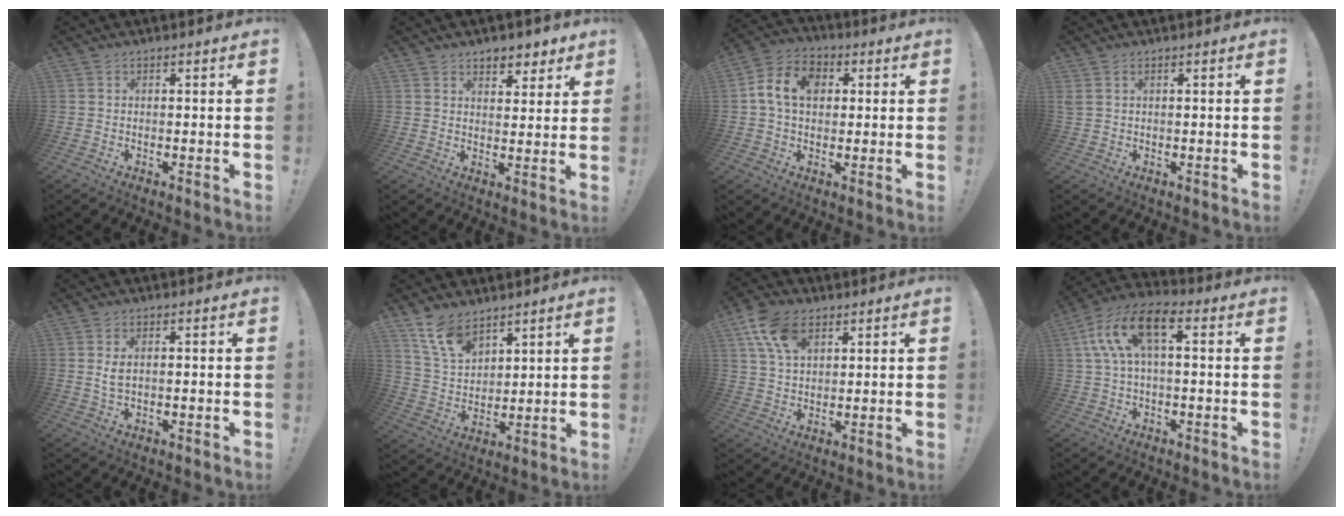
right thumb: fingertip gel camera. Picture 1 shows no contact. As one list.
[{"total": 5.4, "force": [4.2, 3.2, 1.3], "torque": [-0.001, -0.034, 0.075]}, {"total": 11.2, "force": [2.1, 8.2, 7.3], "torque": [-0.126, 0.017, 0.040]}, {"total": 1.6, "force": [0.8, 0.8, 1.1], "torque": [-0.028, 0.004, 0.015]}, {"total": 2.9, "force": [0.7, 1.5, 2.3], "torque": [-0.037, 0.002, 0.012]}, {"total": 11.1, "force": [8.3, 5.8, 4.6], "torque": [-0.104, -0.044, 0.165]}, {"total": 11.7, "force": [5.9, 7.3, 7.0], "torque": [-0.122, -0.008, 0.115]}, {"total": 13.1, "force": [3.3, 6.3, 11.0], "torque": [-0.219, -0.001, 0.058]}]